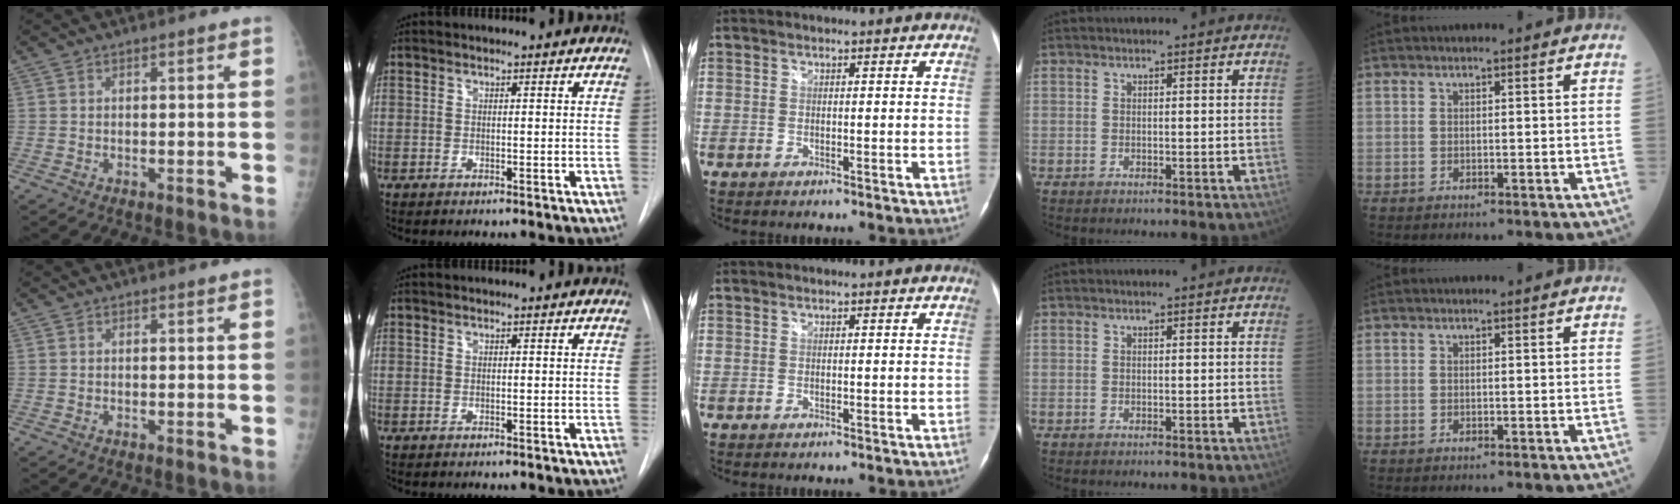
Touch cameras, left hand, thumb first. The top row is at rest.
{}